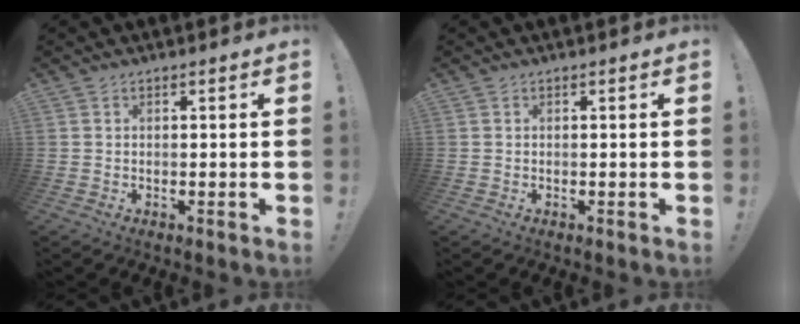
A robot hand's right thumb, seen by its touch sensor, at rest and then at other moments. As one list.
[{"total": 0.0}]